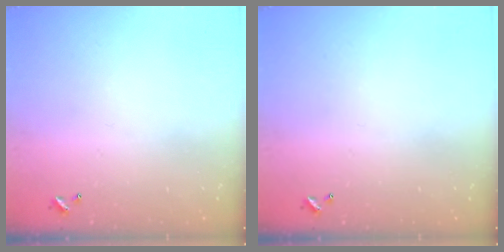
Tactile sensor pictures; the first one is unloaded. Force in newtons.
{"total": 0.0}